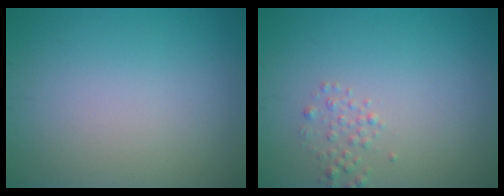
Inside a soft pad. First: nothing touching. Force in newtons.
{"total": 1.2, "press": 1.2, "slide": 0.1}